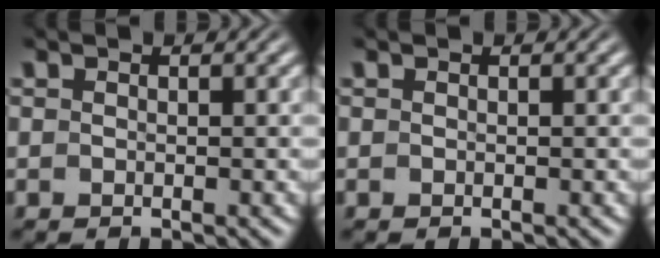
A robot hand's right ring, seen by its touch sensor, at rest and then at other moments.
{"total": 0.0}